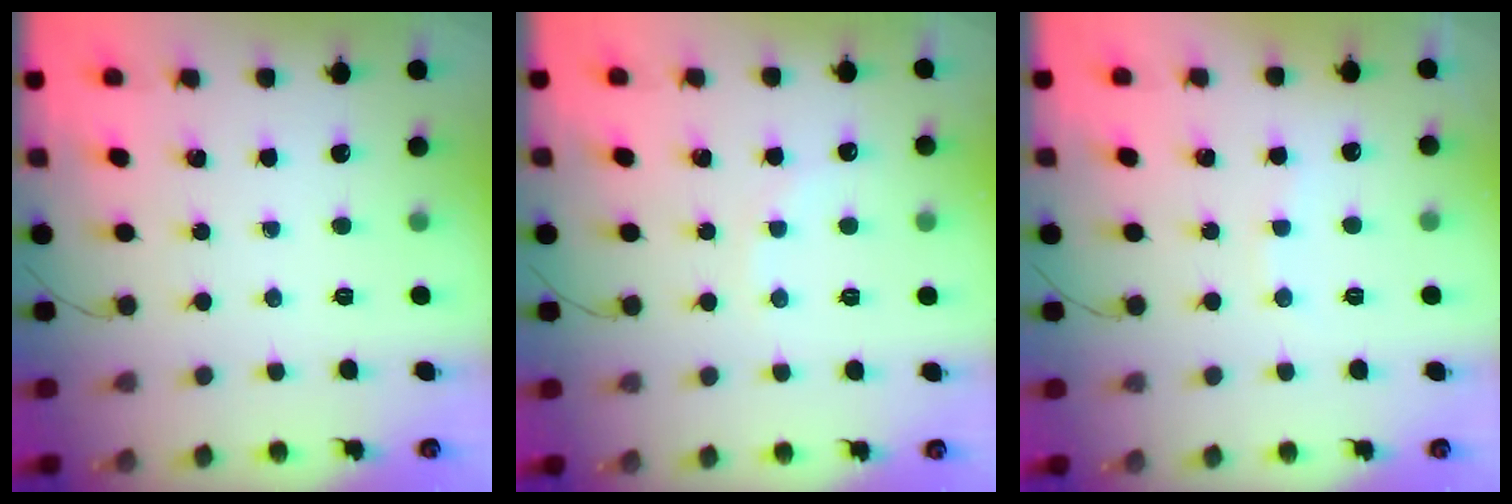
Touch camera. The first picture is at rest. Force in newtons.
{"total": 3.9, "press": 3.7, "slide": 1.1}
{"total": 5.2, "press": 5.1, "slide": 0.9}